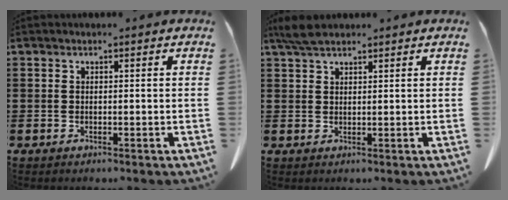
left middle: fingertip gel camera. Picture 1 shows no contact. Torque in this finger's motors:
{"motor_torque": [1.33, 0.80, 0.27, 0.05]}